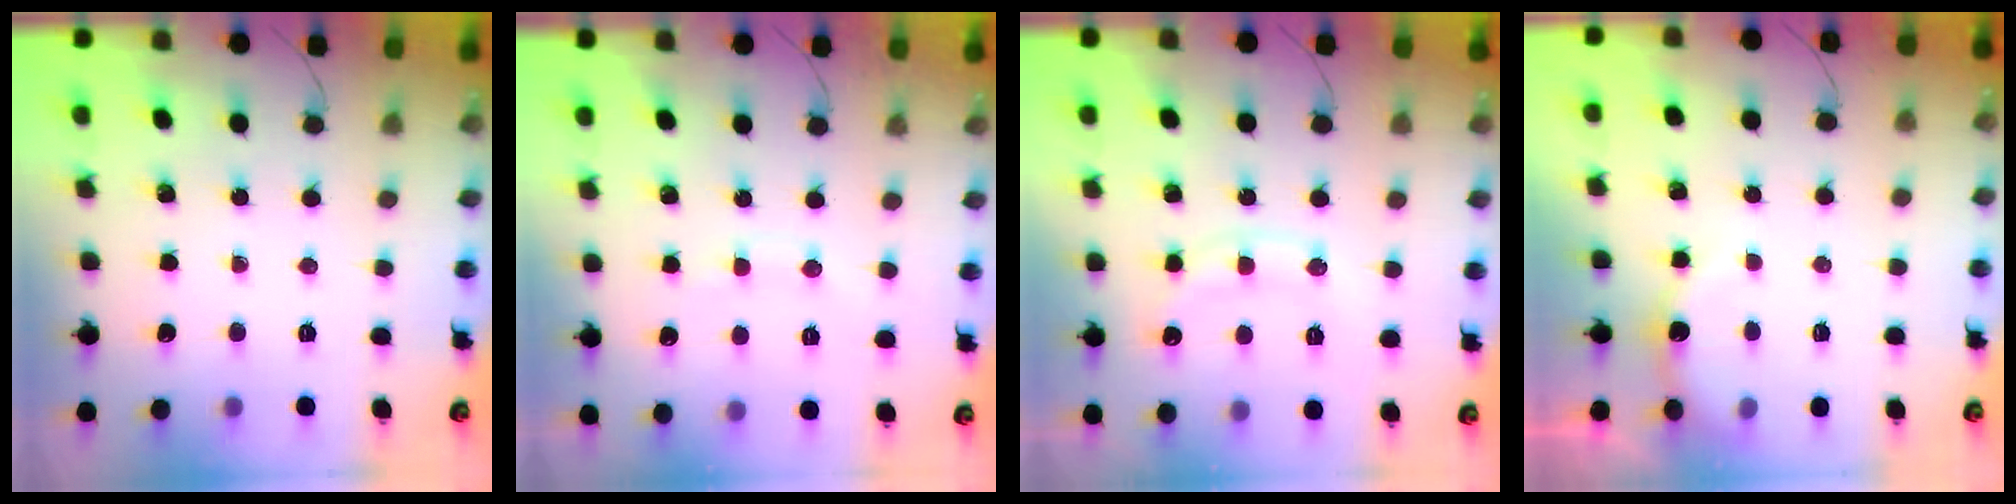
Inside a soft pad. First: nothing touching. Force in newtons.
{"total": 7.7, "press": 7.6, "slide": 1.3}
{"total": 13.2, "press": 13.2, "slide": 0.7}
{"total": 4.4, "press": 4.2, "slide": 1.2}